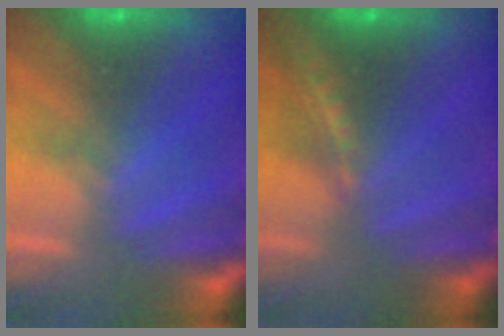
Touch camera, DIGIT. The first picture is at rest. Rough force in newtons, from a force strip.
{"total": 3.9}